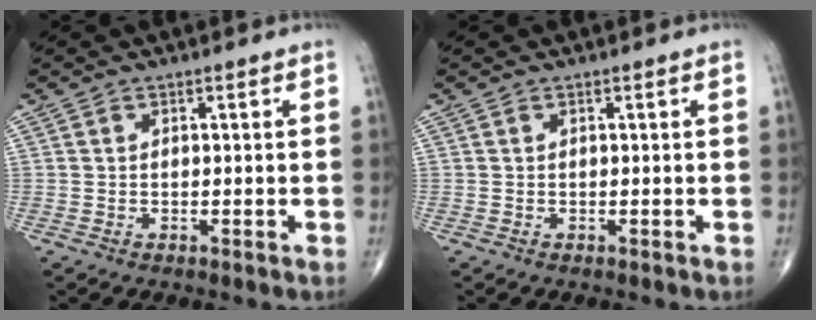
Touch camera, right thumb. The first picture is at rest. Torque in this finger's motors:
{"motor_torque": [0.00, 0.01, -0.05, 0.05, 0.00]}